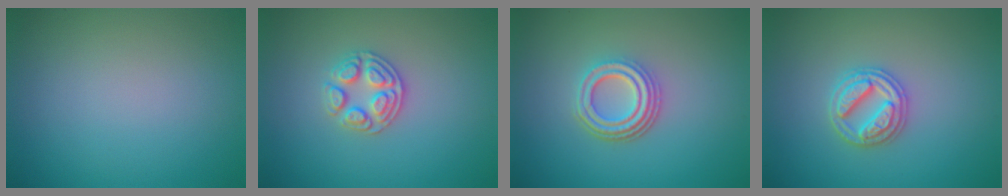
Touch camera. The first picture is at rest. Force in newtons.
{"total": 2.9, "press": 2.7, "slide": 1.0}
{"total": 4.3, "press": 3.2, "slide": 2.9}
{"total": 3.1, "press": 3.1, "slide": 0.4}